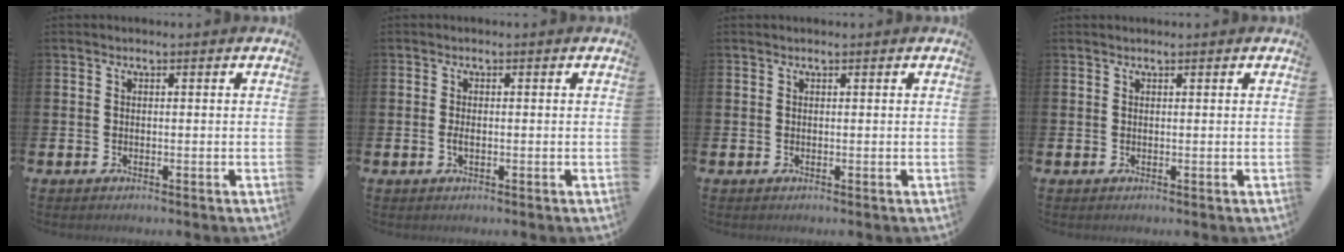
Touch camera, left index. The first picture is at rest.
{"total": 1.2, "force": [-0.2, 0.5, 1.0], "torque": [-0.023, 0.003, -0.005]}
{"total": 0.0}
{"total": 0.0}